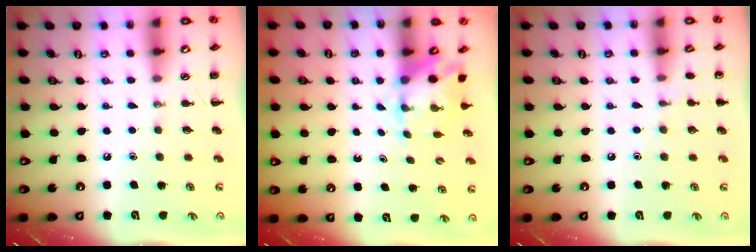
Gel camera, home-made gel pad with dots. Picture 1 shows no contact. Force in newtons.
{"total": 2.5, "press": 2.3, "slide": 1.0}
{"total": 4.5, "press": 4.2, "slide": 1.6}